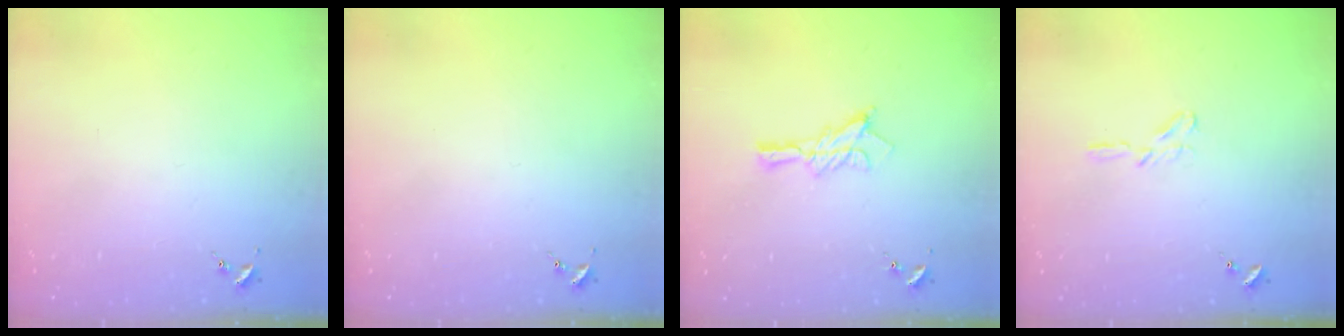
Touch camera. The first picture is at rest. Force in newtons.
{"total": 0.0}
{"total": 9.5, "press": 9.5, "slide": 0.4}
{"total": 3.8, "press": 3.8, "slide": 0.3}